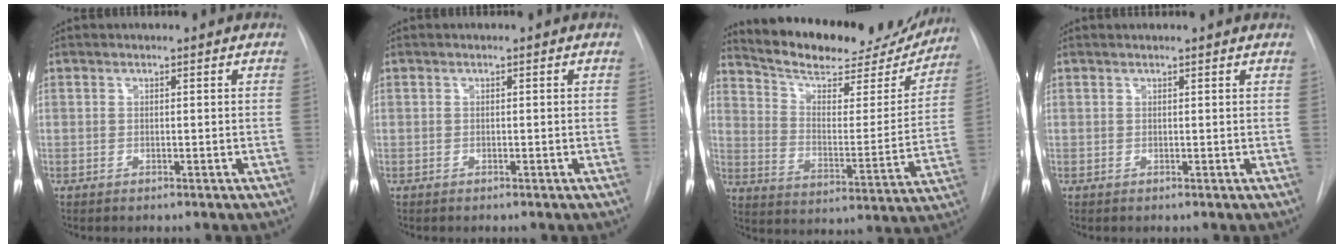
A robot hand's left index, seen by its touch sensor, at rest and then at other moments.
{"total": 0.0}
{"total": 23.6, "force": [21.0, 6.3, 8.6], "torque": [-0.132, -0.018, 0.291]}
{"total": 3.1, "force": [3.0, 0.1, 0.7], "torque": [-0.012, 0.021, 0.033]}